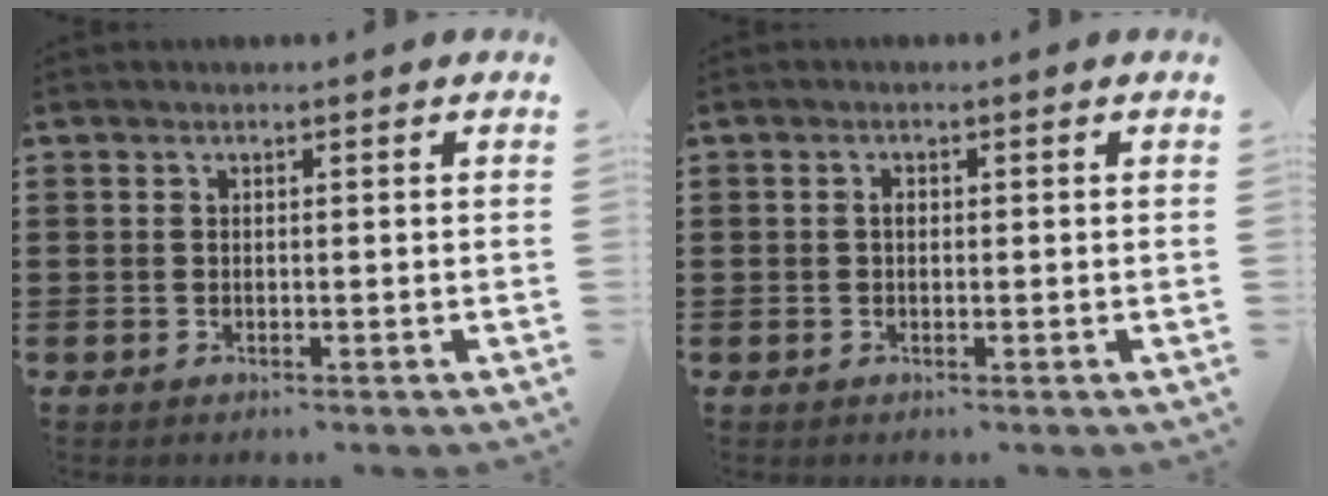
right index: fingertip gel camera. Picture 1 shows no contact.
{"total": 1.1, "force": [0.0, 0.6, 0.9], "torque": [-0.019, 0.003, -0.001]}